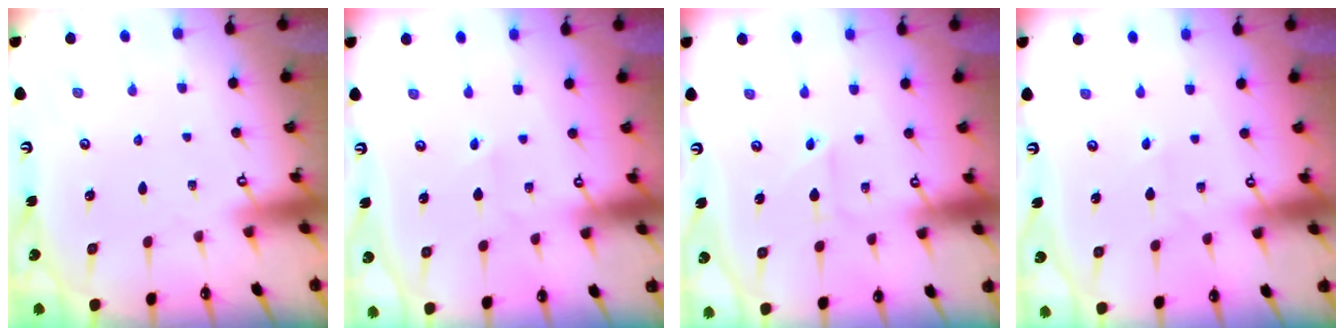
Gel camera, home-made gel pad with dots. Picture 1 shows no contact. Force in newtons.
{"total": 1.5, "press": 1.5, "slide": 0.2}
{"total": 1.8, "press": 1.8, "slide": 0.2}
{"total": 1.5, "press": 1.5, "slide": 0.1}